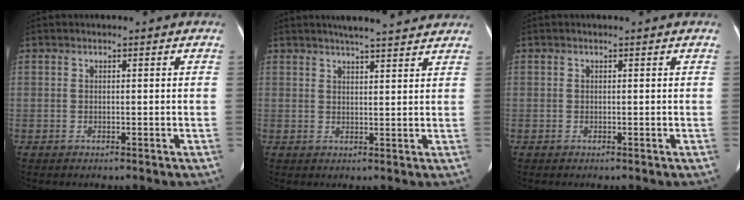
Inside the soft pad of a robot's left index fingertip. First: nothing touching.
{"total": 10.0, "force": [8.9, 1.0, 4.4], "torque": [-0.059, 0.018, 0.104]}
{"total": 1.2, "force": [1.1, 0.2, 0.4], "torque": [-0.009, 0.019, 0.009]}